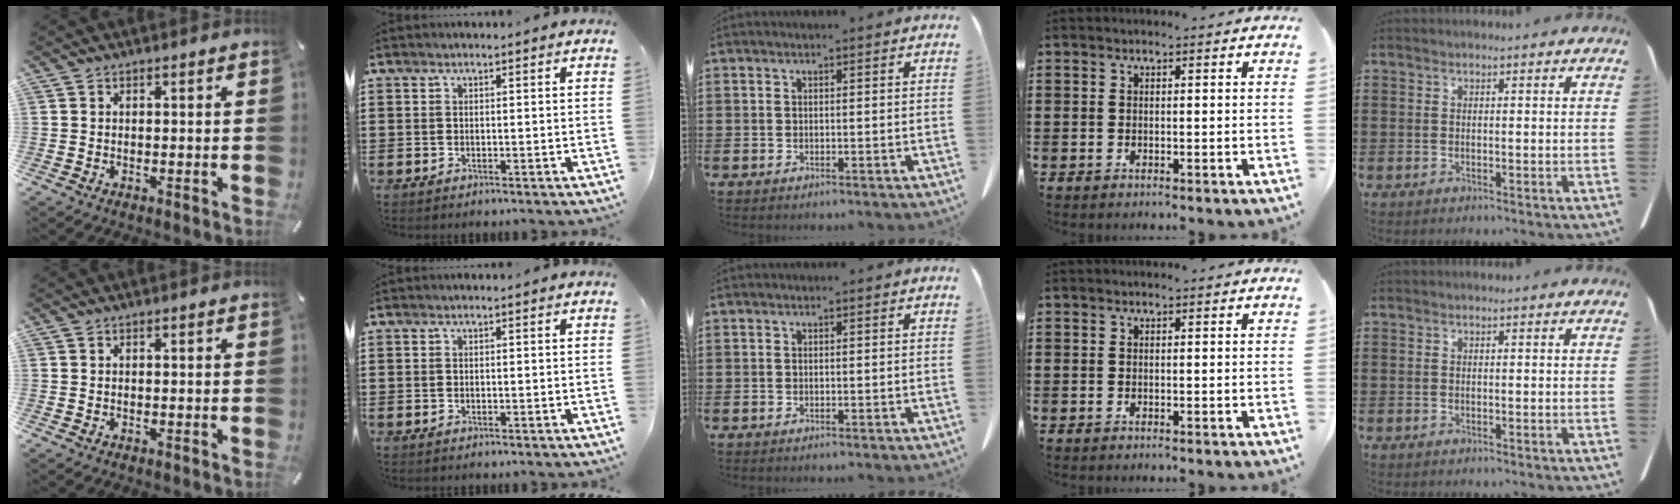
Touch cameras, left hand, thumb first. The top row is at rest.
{}